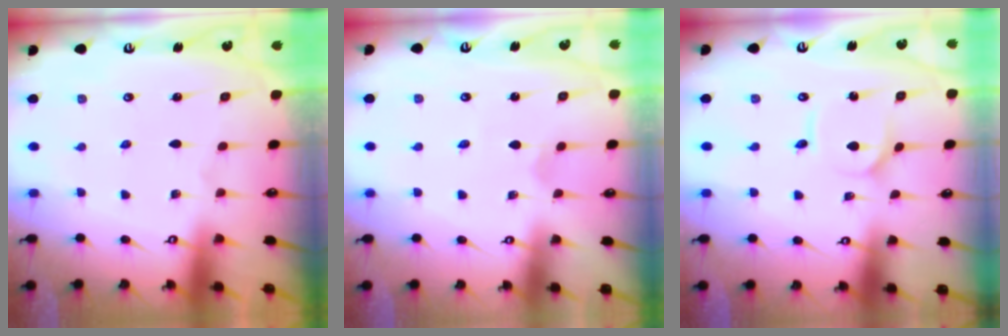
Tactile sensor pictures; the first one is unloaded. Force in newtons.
{"total": 1.6, "press": 1.6, "slide": 0.1}
{"total": 2.4, "press": 2.3, "slide": 0.2}